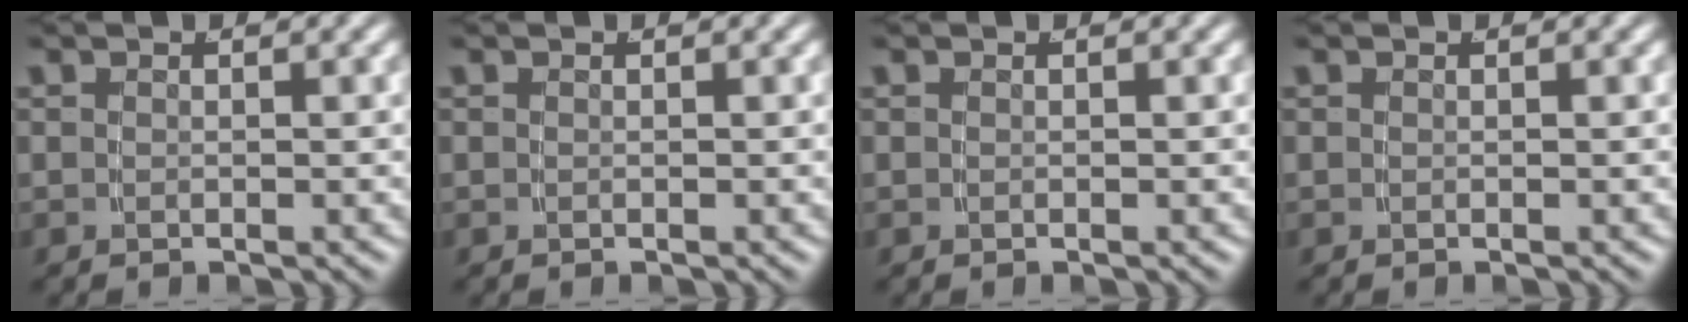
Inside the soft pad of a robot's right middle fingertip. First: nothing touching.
{"total": 0.0}
{"total": 0.0}
{"total": 0.0}